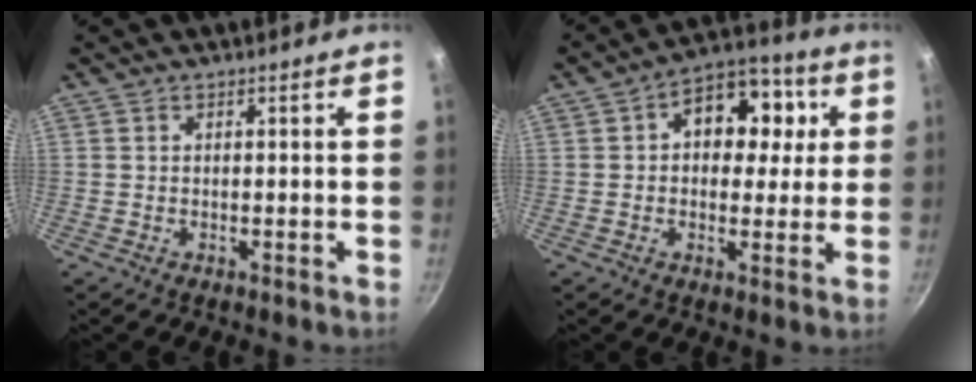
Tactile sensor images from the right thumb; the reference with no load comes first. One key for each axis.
{"total": 12.9, "fx": 3.0, "fy": 9.2, "fz": 8.5, "tx": -0.074, "ty": 0.012, "tz": 0.027}